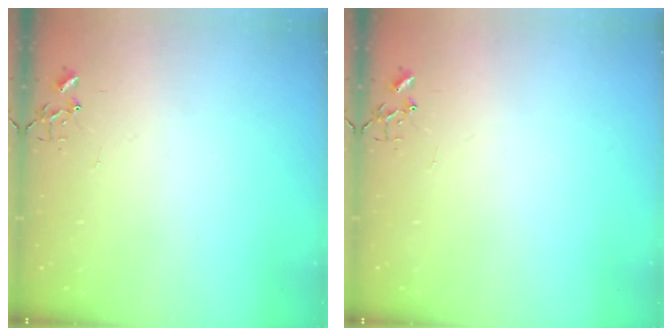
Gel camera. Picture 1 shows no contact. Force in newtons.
{"total": 0.0}